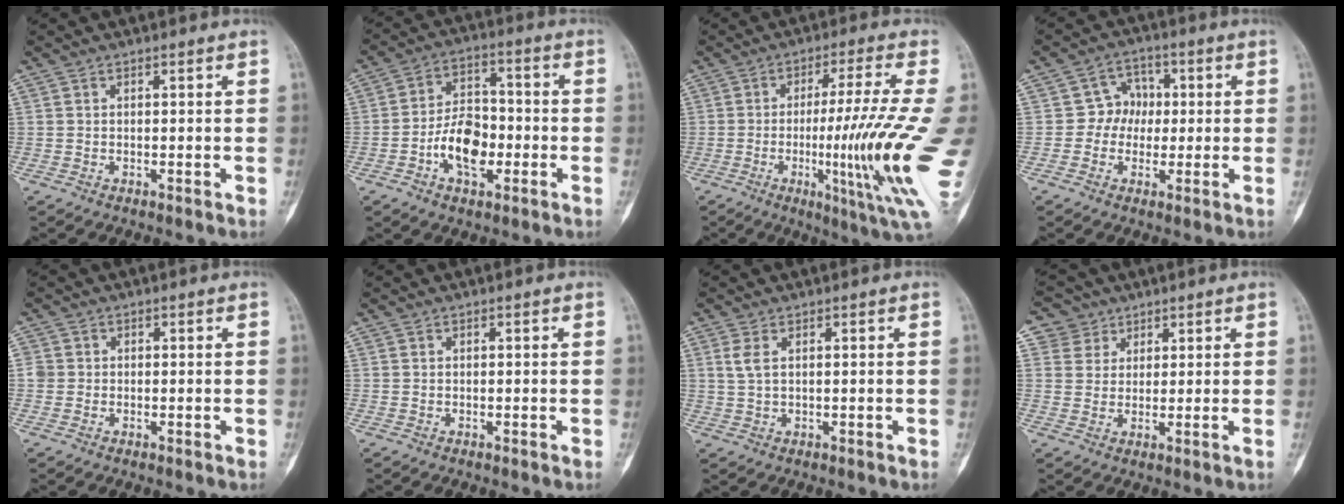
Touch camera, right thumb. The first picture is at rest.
{"total": 10.4, "force": [-3.1, 6.1, 7.8], "torque": [-0.116, 0.028, -0.058]}
{"total": 18.8, "force": [-2.1, 0.8, 18.6], "torque": [-0.293, -0.017, -0.029]}
{"total": 5.9, "force": [0.1, 5.5, 2.2], "torque": [0.008, 0.016, -0.009]}
{"total": 1.8, "force": [-0.1, 1.8, 0.4], "torque": [0.010, 0.007, -0.005]}
{"total": 0.0}
{"total": 2.7, "force": [1.0, 1.4, 2.2], "torque": [-0.050, 0.005, 0.023]}
{"total": 4.7, "force": [2.6, 3.8, -0.5], "torque": [0.032, -0.011, 0.044]}